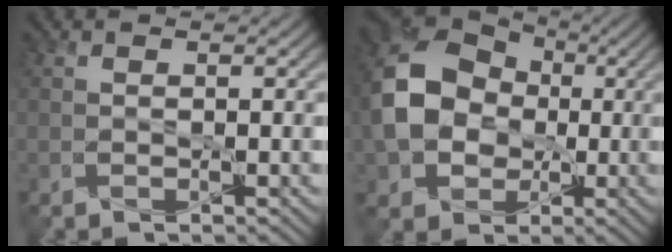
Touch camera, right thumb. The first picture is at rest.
{"total": 12.4, "force": [-0.6, 10.0, 7.3], "torque": [-0.187, -0.006, -0.012]}